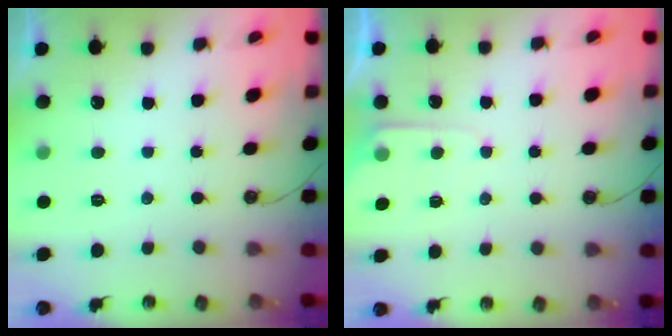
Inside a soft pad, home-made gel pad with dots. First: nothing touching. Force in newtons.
{"total": 4.6, "press": 4.5, "slide": 0.6}